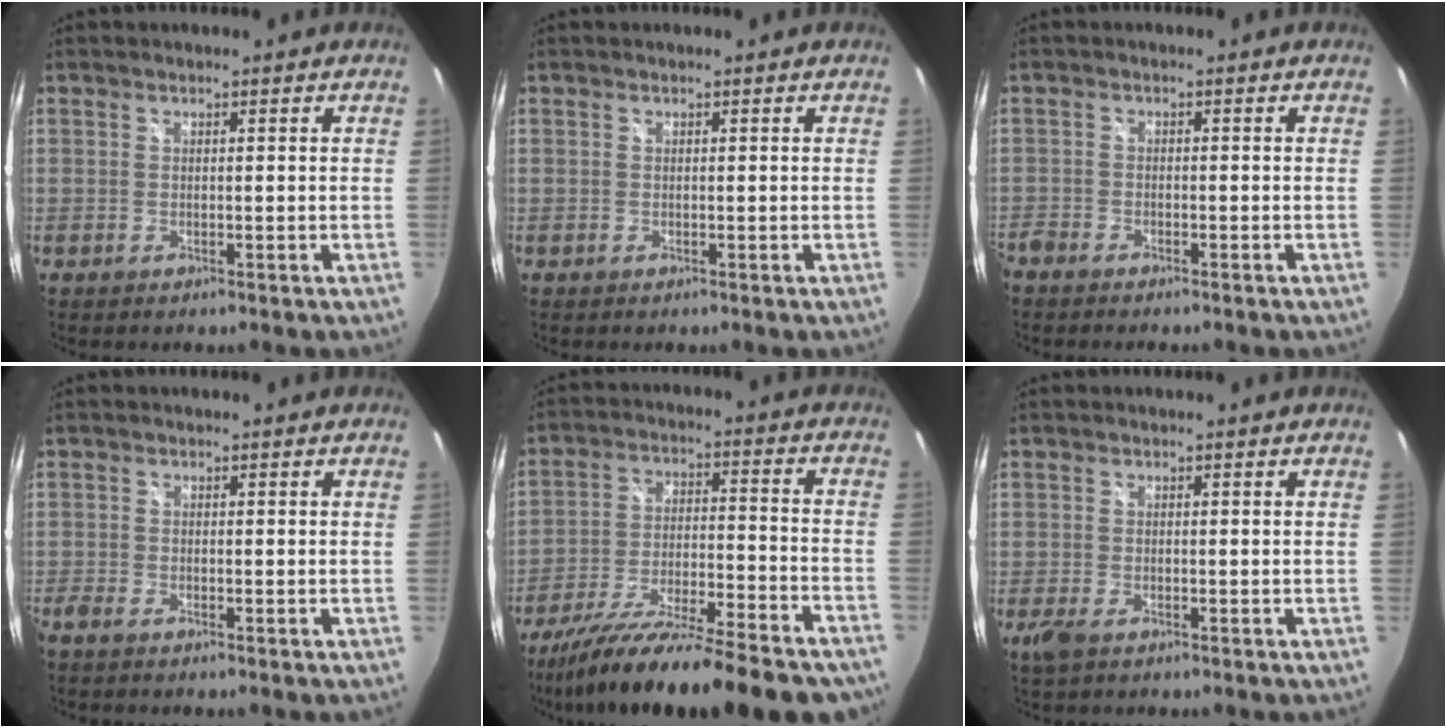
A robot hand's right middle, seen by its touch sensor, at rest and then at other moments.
{"total": 0.0}
{"total": 3.5, "force": [-3.1, 1.2, 1.0], "torque": [-0.035, -0.014, -0.060]}
{"total": 2.1, "force": [-1.6, 0.5, 1.3], "torque": [-0.031, -0.008, -0.032]}
{"total": 26.5, "force": [-22.1, 4.3, 14.0], "torque": [-0.235, -0.065, -0.323]}
{"total": 2.7, "force": [-1.7, 1.2, 1.8], "torque": [-0.039, -0.009, -0.031]}